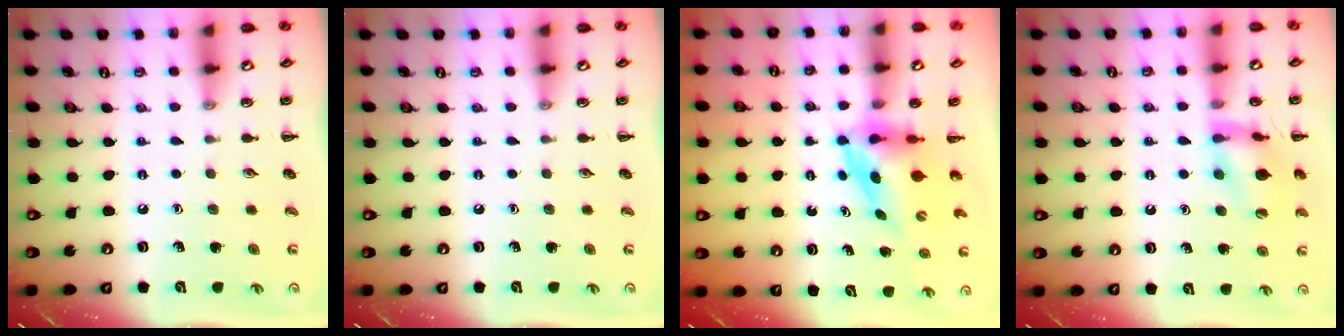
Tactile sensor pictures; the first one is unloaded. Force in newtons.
{"total": 0.0}
{"total": 3.9, "press": 3.9, "slide": 0.8}
{"total": 16.0, "press": 15.8, "slide": 2.3}